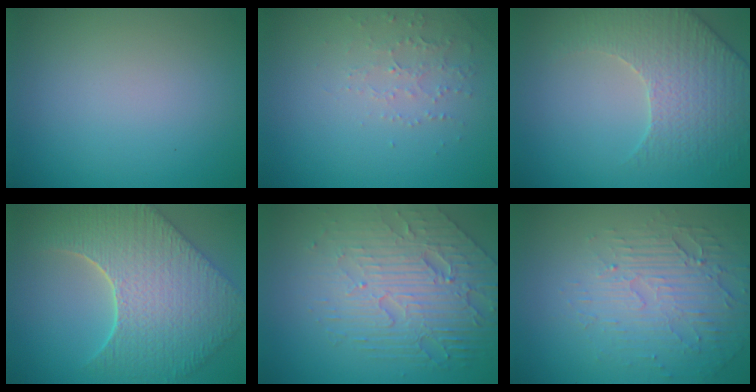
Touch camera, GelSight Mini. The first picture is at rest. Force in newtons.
{"total": 1.9, "press": 1.8, "slide": 0.6}
{"total": 4.2, "press": 4.1, "slide": 1.0}
{"total": 9.7, "press": 7.0, "slide": 6.7}
{"total": 7.1, "press": 5.1, "slide": 5.0}
{"total": 5.7, "press": 3.3, "slide": 4.6}